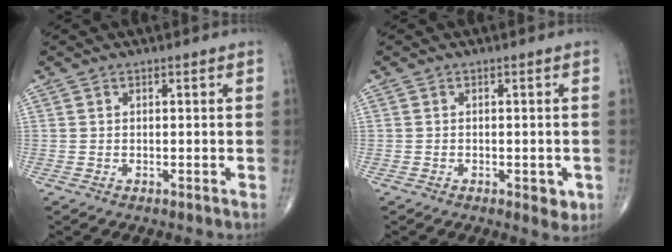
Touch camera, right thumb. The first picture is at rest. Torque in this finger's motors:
{"motor_torque": [-0.41, 0.34, -0.14, -0.11, 0.00]}